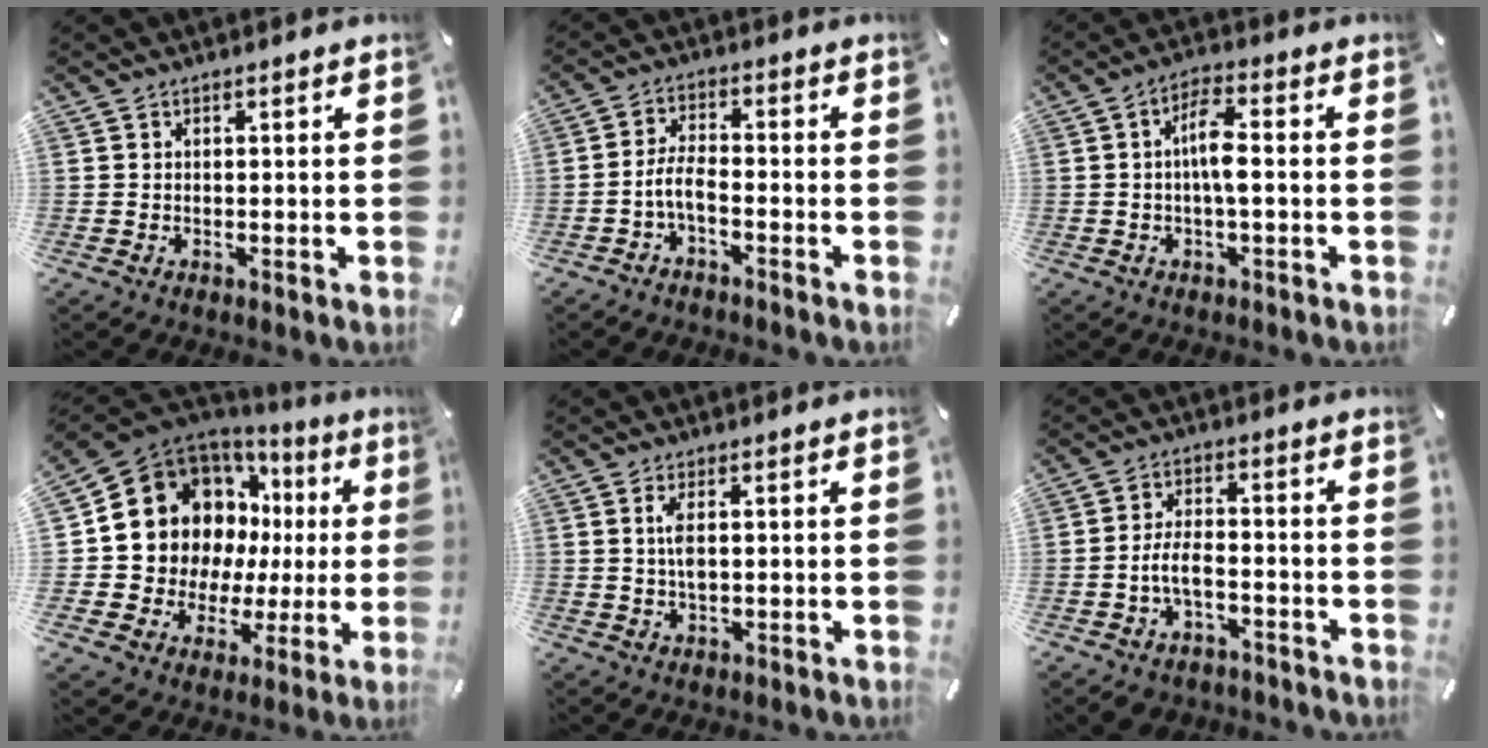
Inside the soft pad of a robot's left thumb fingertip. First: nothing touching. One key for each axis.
{"total": 5.1, "fx": -2.6, "fy": 2.0, "fz": 3.9, "tx": -0.086, "ty": 0.007, "tz": -0.052}
{"total": 6.8, "fx": -0.6, "fy": 2.1, "fz": 6.5, "tx": -0.123, "ty": 0.011, "tz": -0.013}
{"total": 15.1, "fx": 5.3, "fy": 12.8, "fz": 6.0, "tx": -0.104, "ty": -0.056, "tz": 0.117}
{"total": 3.5, "fx": 0.6, "fy": 1.2, "fz": 3.2, "tx": -0.065, "ty": -0.004, "tz": 0.004}
{"total": 6.7, "fx": -3.2, "fy": 4.2, "fz": 4.2, "tx": -0.080, "ty": 0.023, "tz": -0.057}